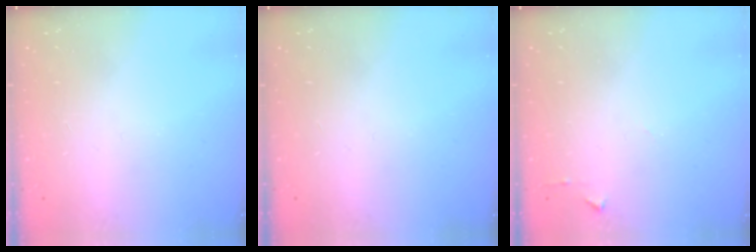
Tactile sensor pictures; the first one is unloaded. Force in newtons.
{"total": 0.0}
{"total": 5.1, "press": 5.1, "slide": 0.6}